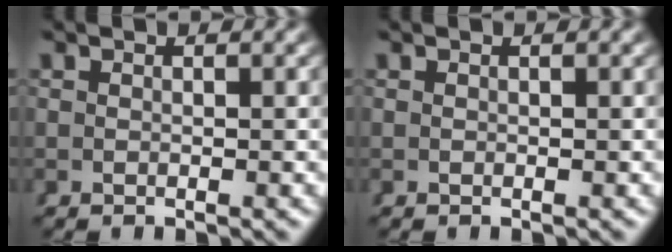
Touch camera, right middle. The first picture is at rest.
{"total": 0.0}